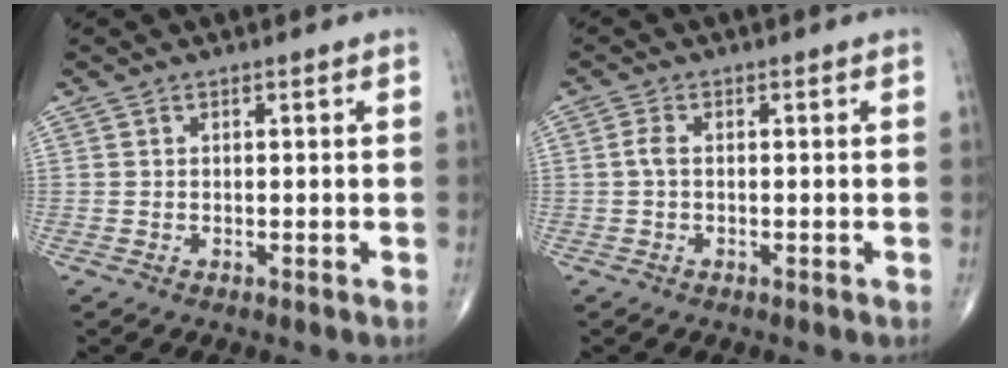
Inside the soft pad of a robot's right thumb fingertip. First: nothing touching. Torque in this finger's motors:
{"motor_torque": [-0.18, 0.11, 0.27, 0.05, 0.13]}